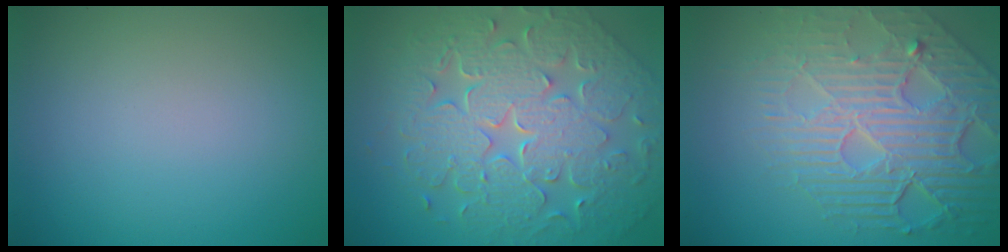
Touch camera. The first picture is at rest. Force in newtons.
{"total": 9.9, "press": 6.9, "slide": 7.0}
{"total": 8.2, "press": 5.9, "slide": 5.7}